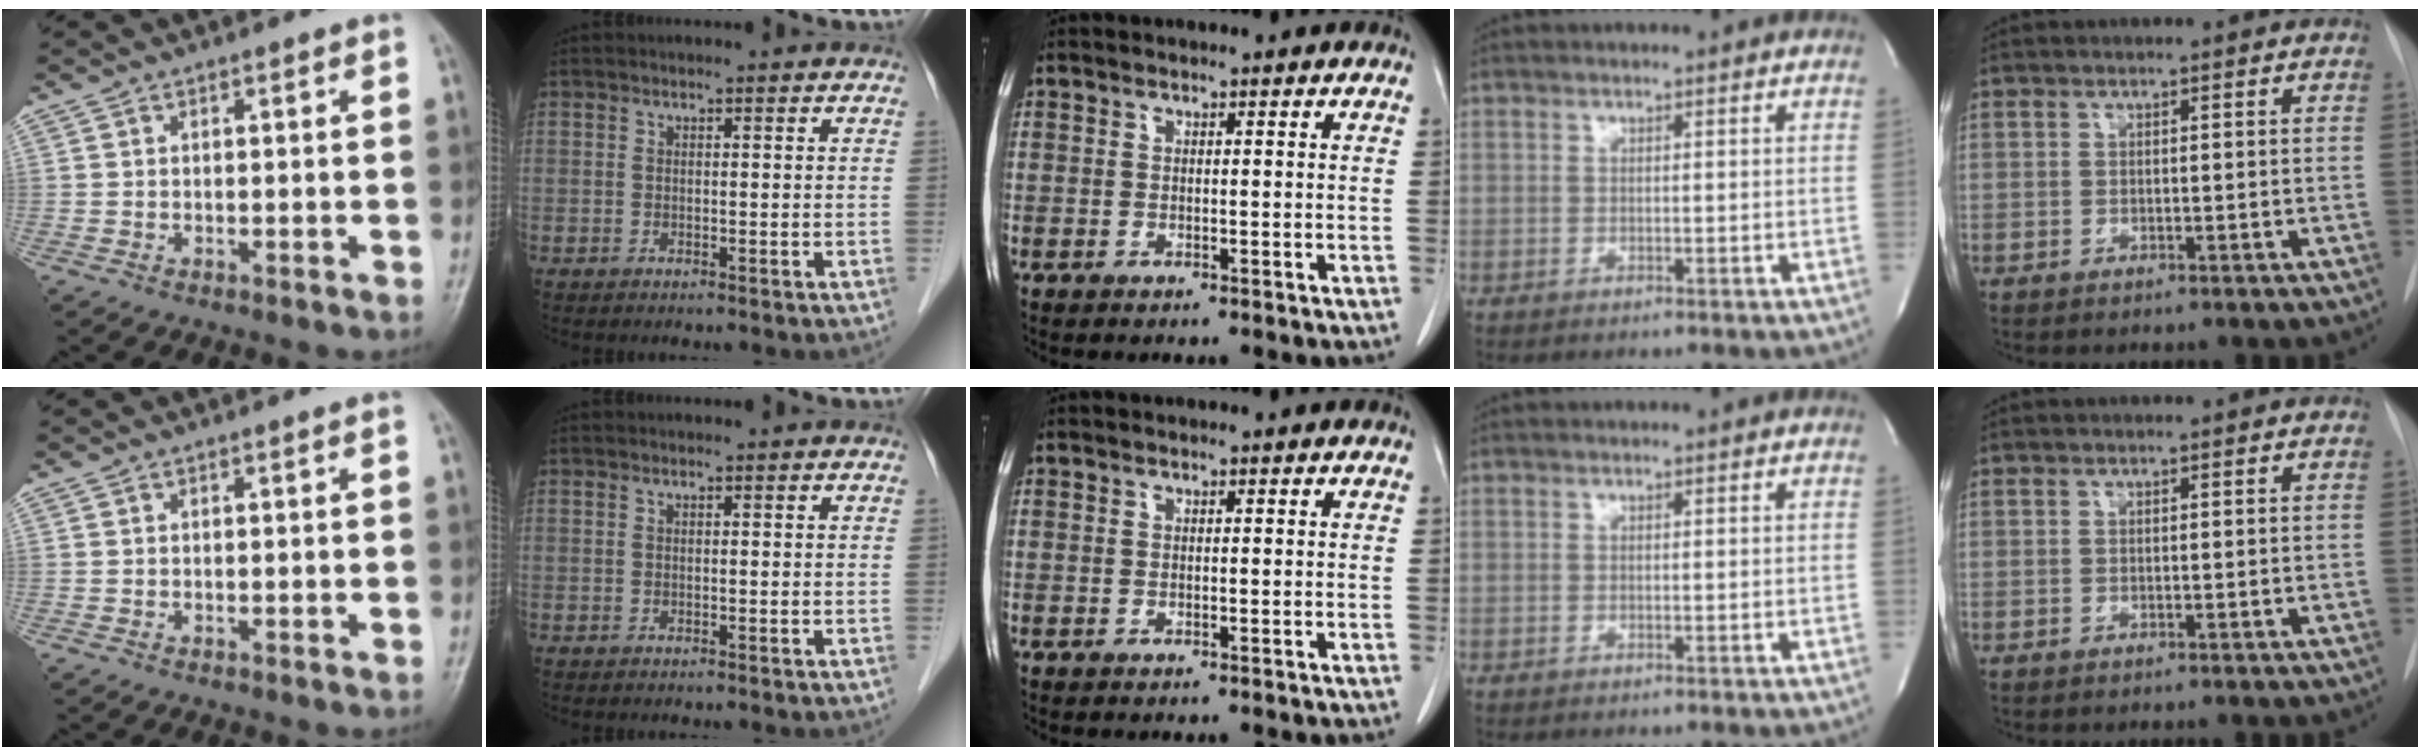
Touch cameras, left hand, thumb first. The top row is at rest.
{}